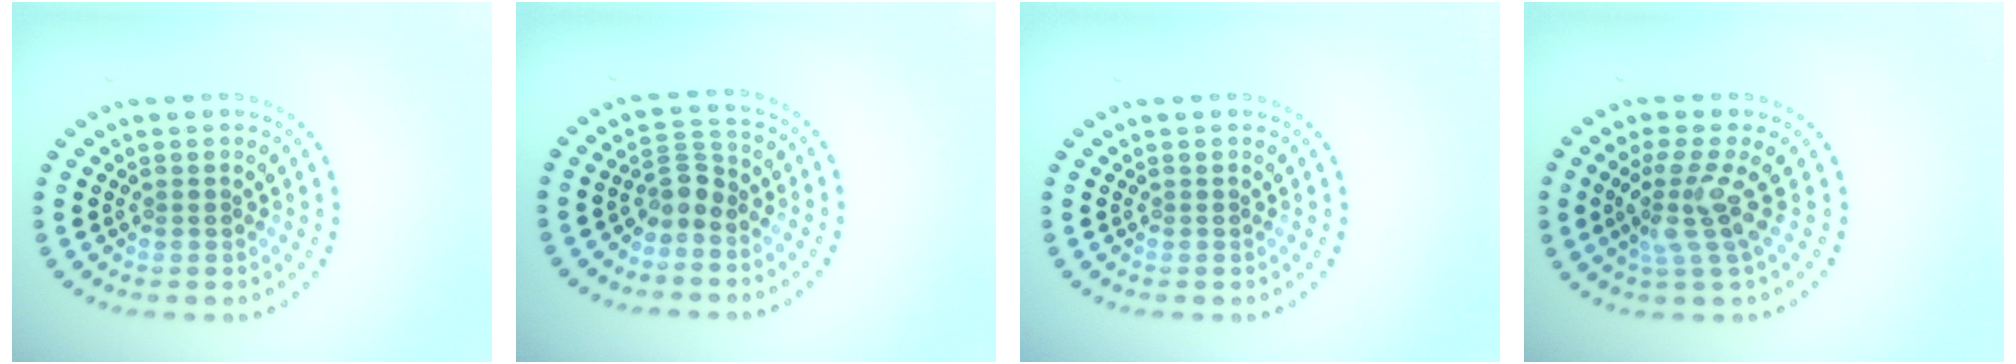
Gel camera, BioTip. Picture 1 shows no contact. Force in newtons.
{"total": 2.2, "press": 1.7, "slide": 1.4}
{"total": 0.0}
{"total": 3.5, "press": 2.6, "slide": 2.3}